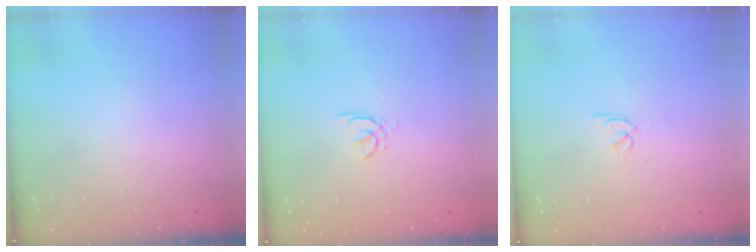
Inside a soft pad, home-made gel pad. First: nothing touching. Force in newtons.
{"total": 2.0, "press": 1.9, "slide": 0.5}
{"total": 2.1, "press": 2.1, "slide": 0.4}